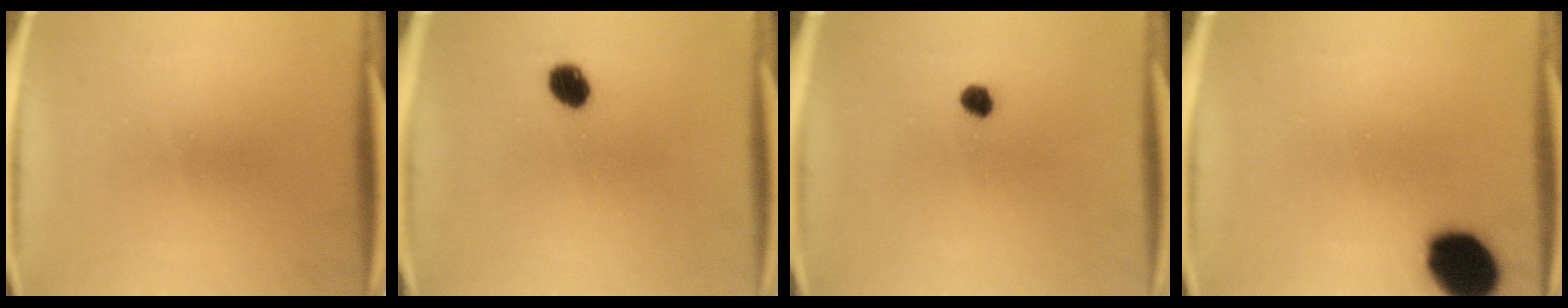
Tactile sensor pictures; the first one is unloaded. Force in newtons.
{"total": 4.3}
{"total": 2.2}
{"total": 13.3}